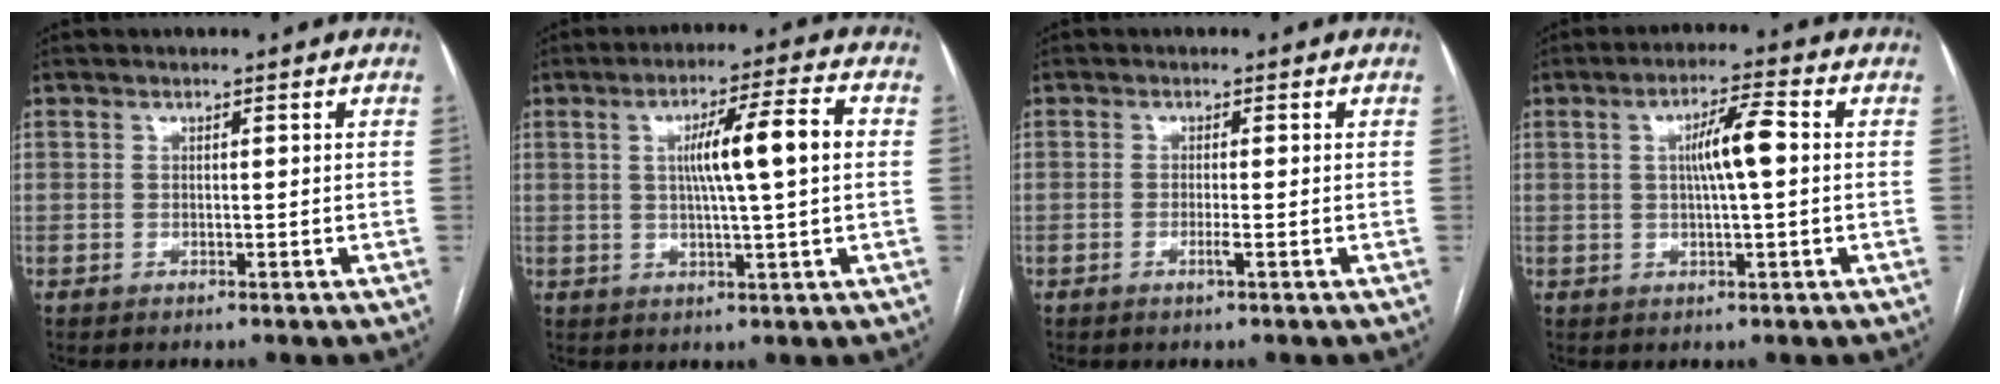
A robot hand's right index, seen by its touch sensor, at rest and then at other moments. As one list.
[{"total": 9.4, "force": [1.2, 0.1, 9.3], "torque": [-0.151, 0.012, 0.021]}, {"total": 1.4, "force": [-0.6, -0.2, 1.2], "torque": [-0.025, -0.002, -0.012]}, {"total": 6.0, "force": [0.6, 0.5, 6.0], "torque": [-0.105, 0.011, 0.010]}]